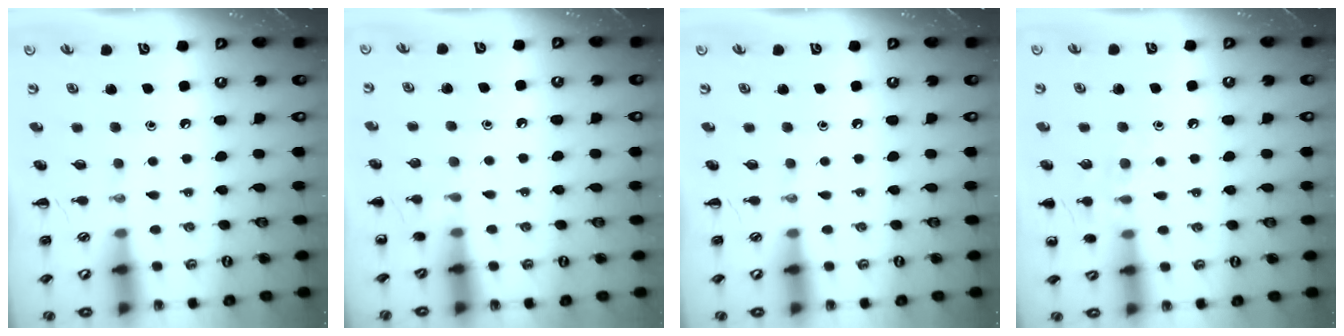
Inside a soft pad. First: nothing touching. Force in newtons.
{"total": 5.3, "press": 5.0, "slide": 1.7}
{"total": 0.0}
{"total": 8.4, "press": 8.2, "slide": 1.6}